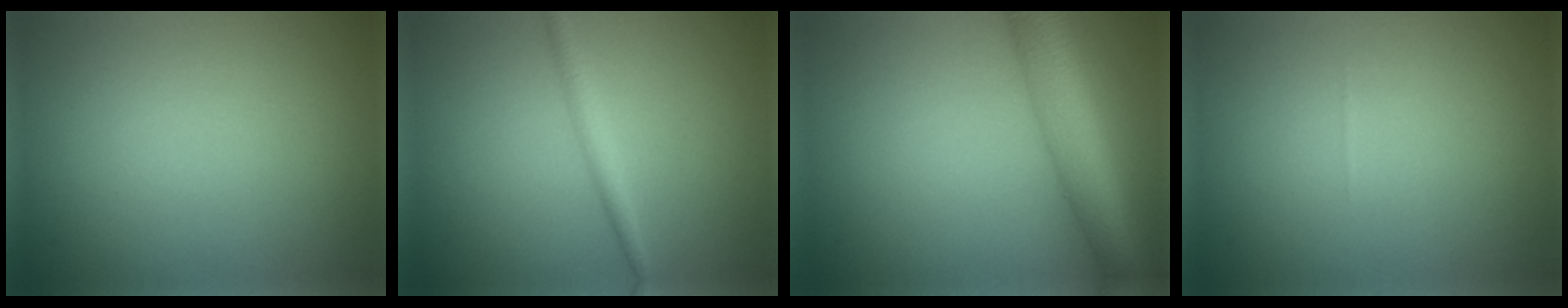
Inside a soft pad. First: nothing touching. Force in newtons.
{"total": 1.9, "press": 1.9, "slide": 0.0}
{"total": 8.8, "press": 8.8, "slide": 0.2}
{"total": 0.0}